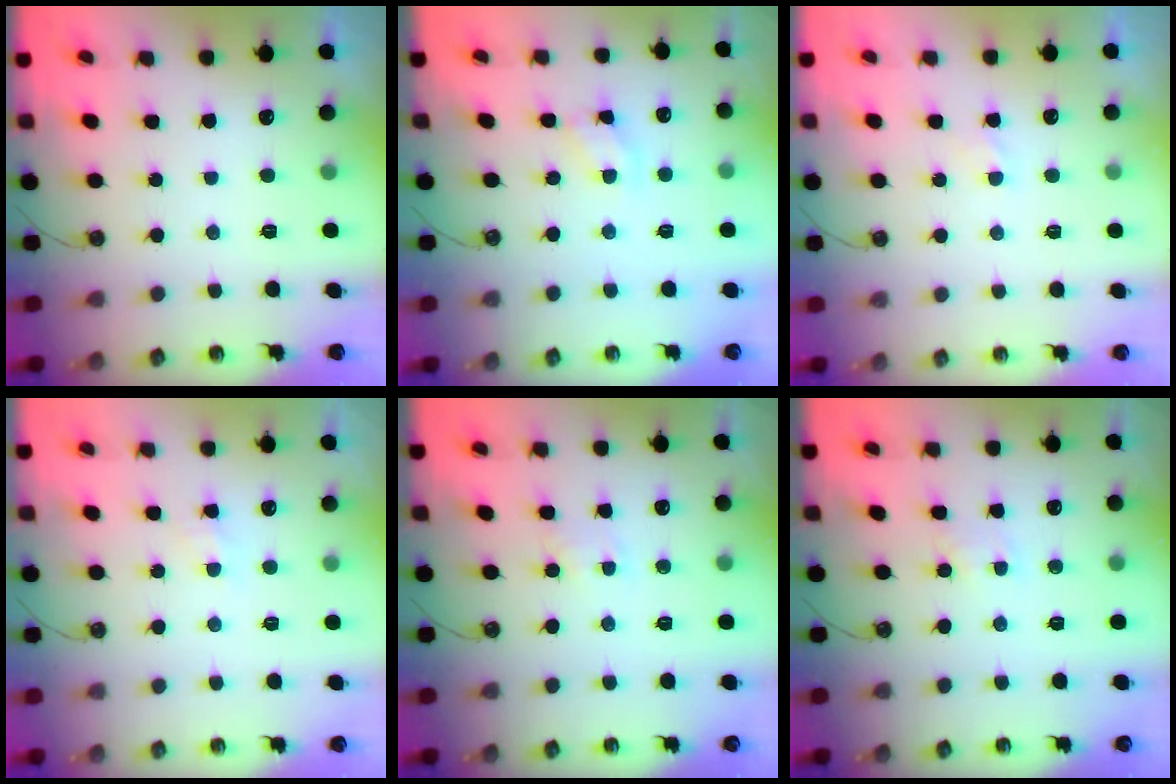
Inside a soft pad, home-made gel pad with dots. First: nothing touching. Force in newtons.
{"total": 4.6, "press": 4.6, "slide": 0.3}
{"total": 2.7, "press": 2.6, "slide": 0.4}
{"total": 5.0, "press": 4.9, "slide": 0.7}
{"total": 2.5, "press": 2.5, "slide": 0.3}
{"total": 2.5, "press": 2.5, "slide": 0.3}